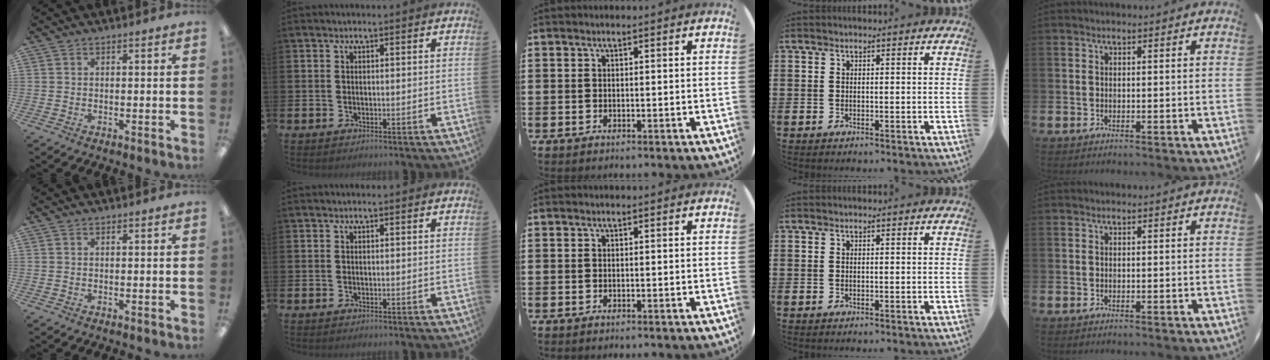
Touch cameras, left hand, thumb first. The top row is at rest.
{}